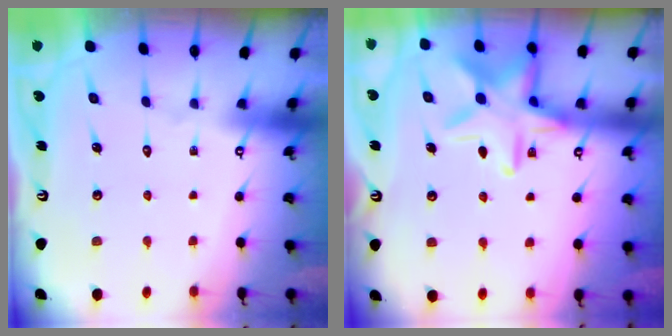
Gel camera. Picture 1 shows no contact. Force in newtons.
{"total": 16.3, "press": 16.3, "slide": 0.9}